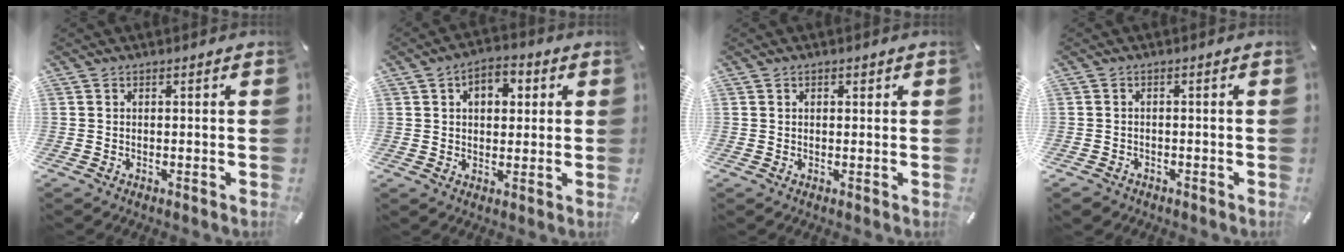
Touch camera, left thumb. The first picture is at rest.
{"total": 6.0, "force": [1.6, 4.5, 3.6], "torque": [-0.038, 0.000, 0.019]}
{"total": 1.0, "force": [0.4, 0.8, 0.5], "torque": [-0.010, 0.006, 0.005]}
{"total": 1.7, "force": [-1.2, 1.0, 0.4], "torque": [-0.015, 0.005, -0.030]}